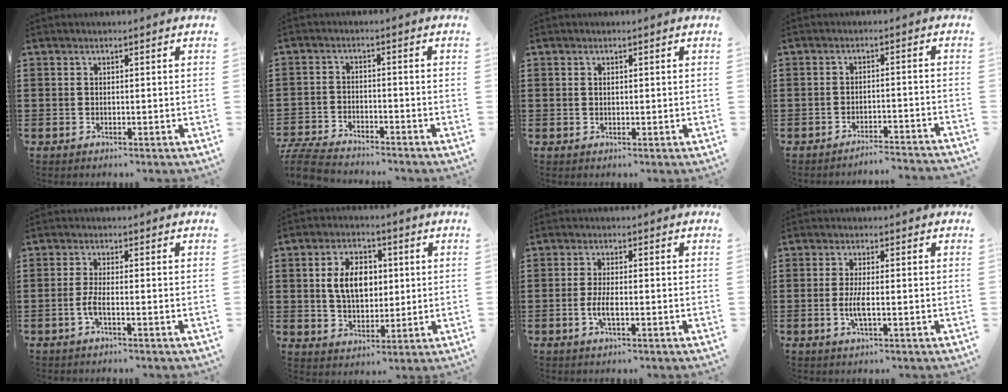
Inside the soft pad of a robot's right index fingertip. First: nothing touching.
{"total": 5.0, "force": [-4.9, 0.6, 1.0], "torque": [-0.034, -0.001, -0.104]}
{"total": 0.5, "force": [0.2, 0.3, 0.4], "torque": [-0.009, 0.000, 0.004]}
{"total": 3.0, "force": [-2.9, -0.1, 0.5], "torque": [-0.012, -0.001, -0.062]}
{"total": 2.7, "force": [-1.1, 0.2, 2.4], "torque": [-0.059, -0.007, -0.026]}
{"total": 7.7, "force": [1.1, 5.1, 5.7], "torque": [-0.121, 0.007, 0.011]}
{"total": 3.1, "force": [-0.9, 0.7, 2.8], "torque": [-0.065, -0.006, -0.021]}
{"total": 3.4, "force": [-0.7, 0.6, 3.3], "torque": [-0.073, -0.007, -0.017]}